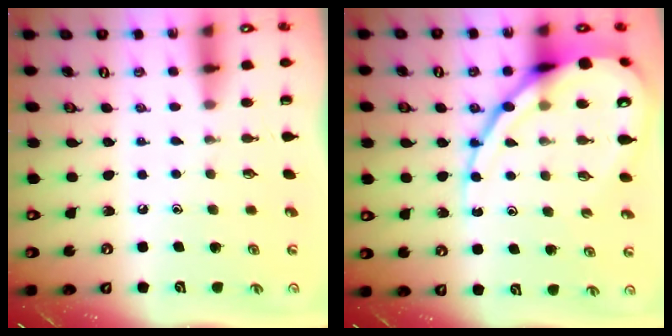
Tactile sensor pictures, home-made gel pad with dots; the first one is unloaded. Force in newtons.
{"total": 16.2, "press": 16.2, "slide": 1.3}